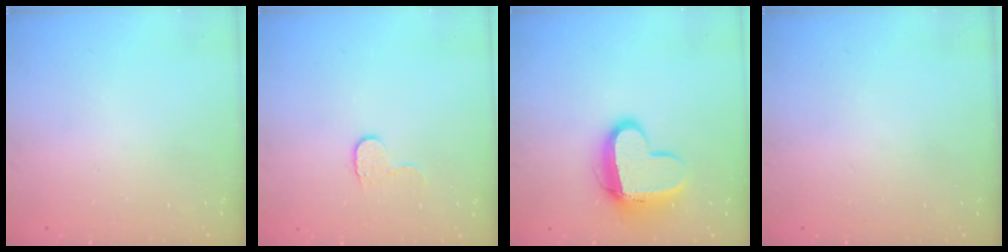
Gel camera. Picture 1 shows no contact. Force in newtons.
{"total": 5.8, "press": 5.8, "slide": 0.5}
{"total": 12.1, "press": 12.0, "slide": 0.9}
{"total": 0.0}